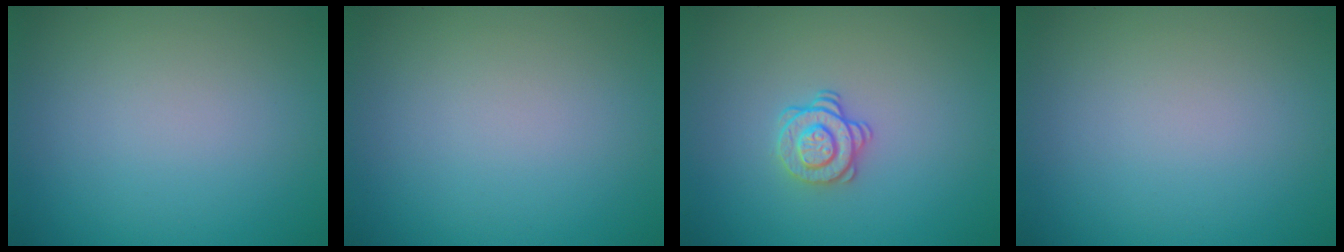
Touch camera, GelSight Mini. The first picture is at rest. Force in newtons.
{"total": 0.0}
{"total": 2.1, "press": 1.7, "slide": 1.2}
{"total": 0.0}